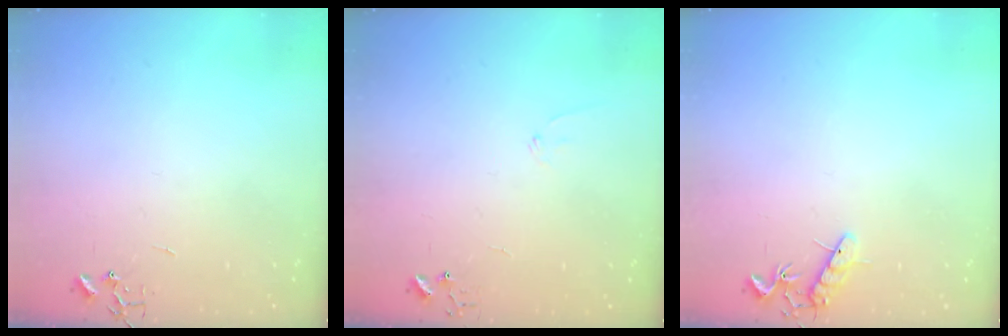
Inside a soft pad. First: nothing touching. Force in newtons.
{"total": 5.5, "press": 5.5, "slide": 0.6}
{"total": 7.5, "press": 7.4, "slide": 0.6}